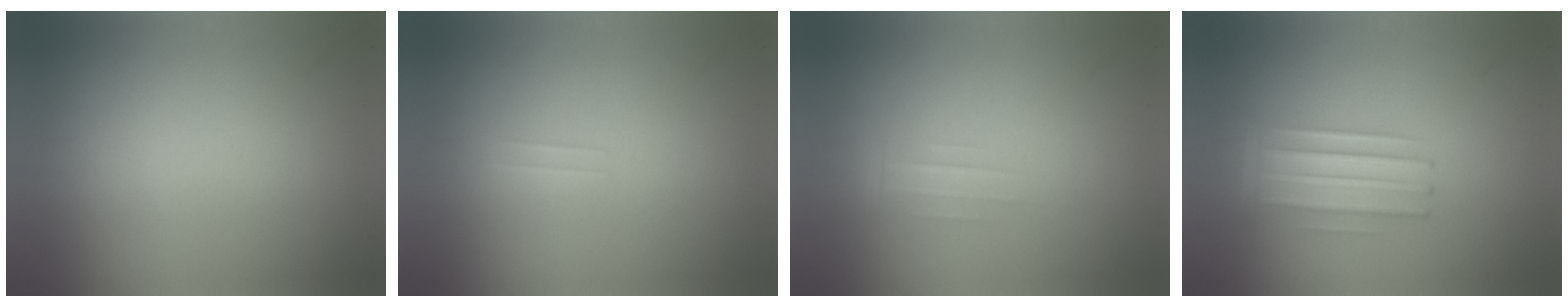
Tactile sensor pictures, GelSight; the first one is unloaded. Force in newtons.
{"total": 1.1}
{"total": 1.0}
{"total": 2.8}